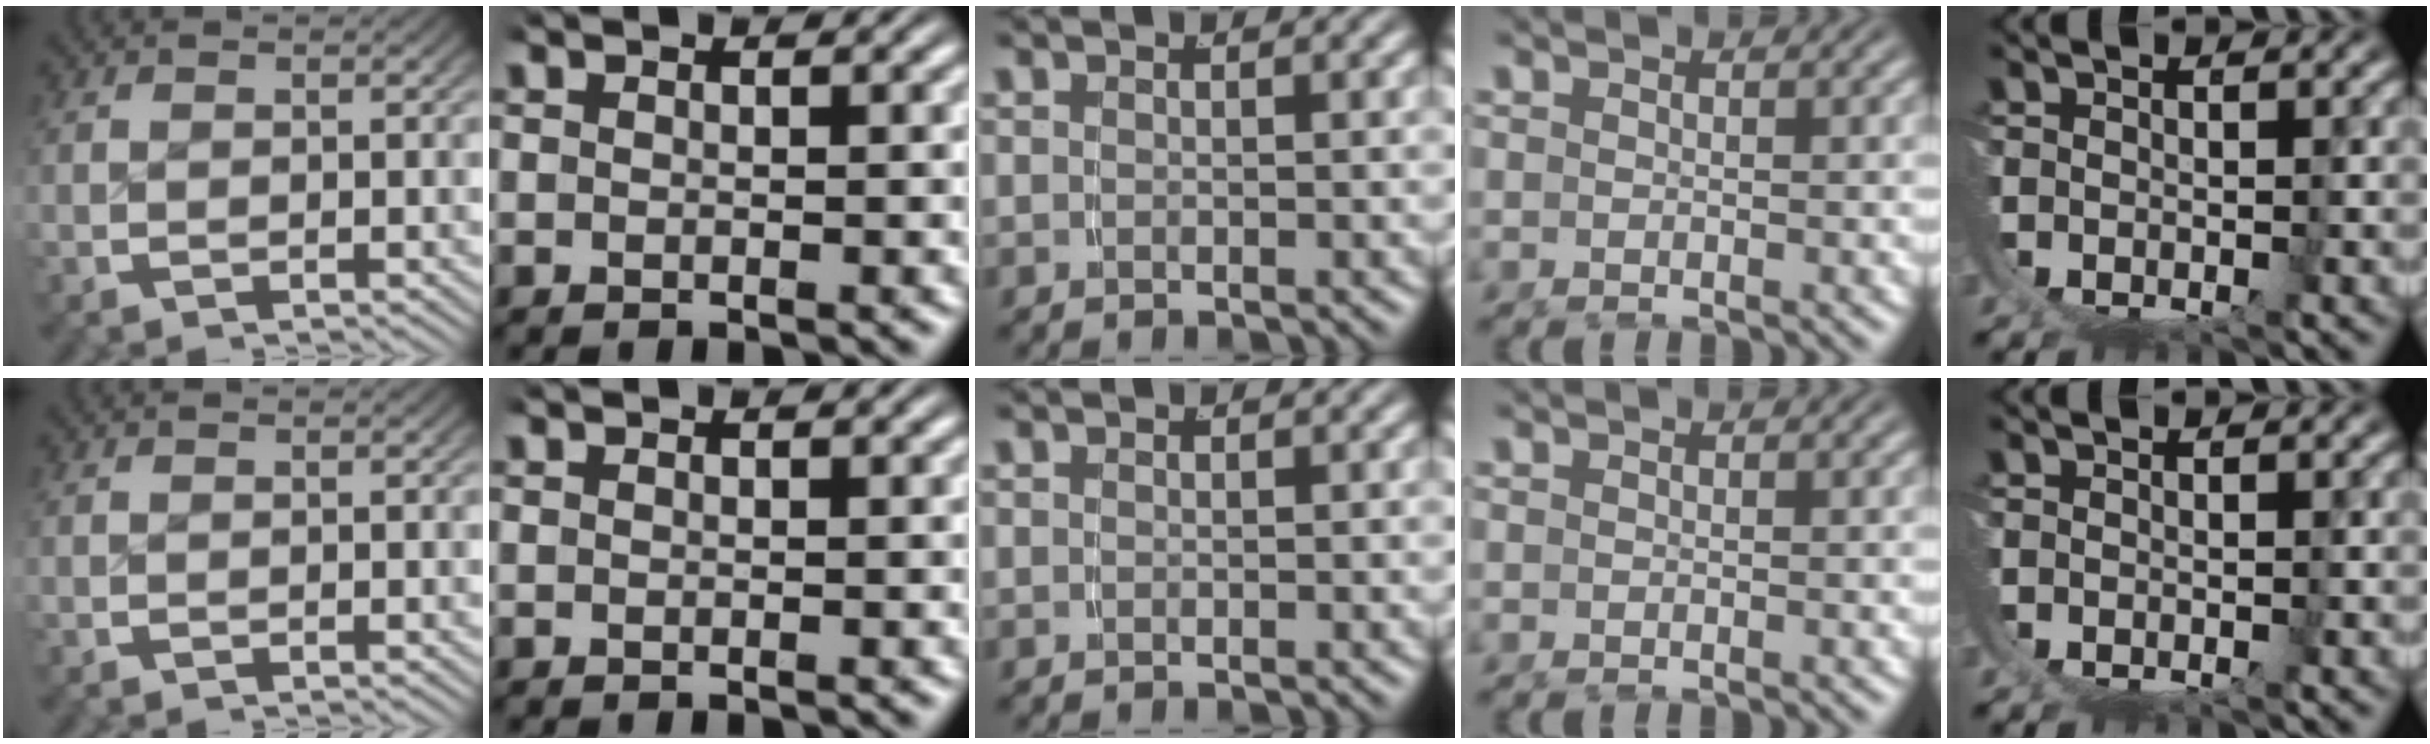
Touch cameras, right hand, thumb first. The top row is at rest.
{}